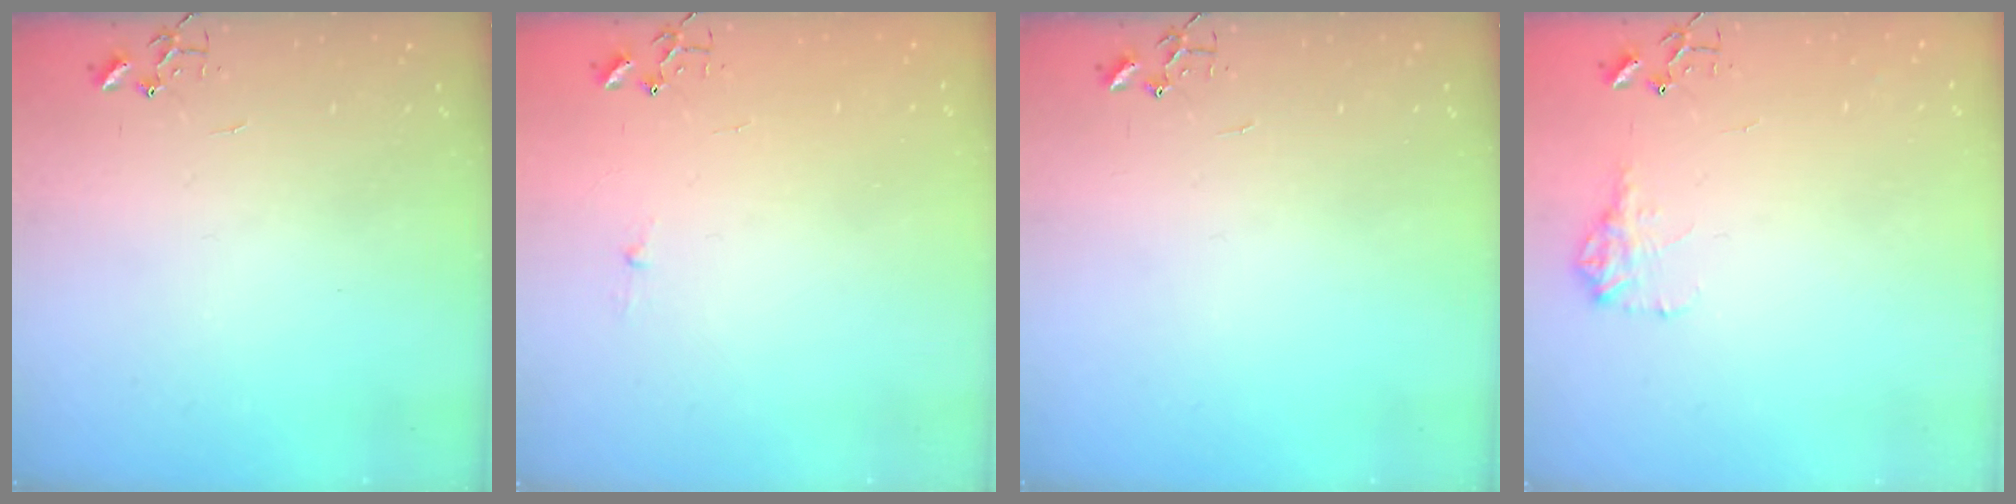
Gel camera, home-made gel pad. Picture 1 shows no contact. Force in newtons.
{"total": 2.6, "press": 2.5, "slide": 0.4}
{"total": 0.0}
{"total": 9.3, "press": 9.3, "slide": 0.3}